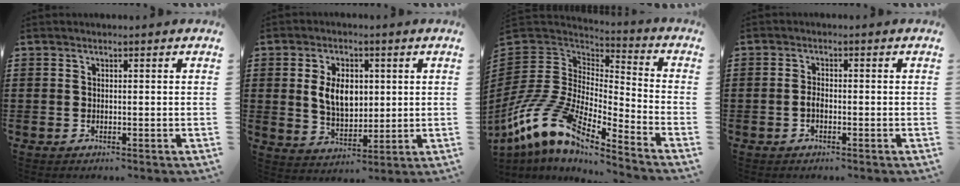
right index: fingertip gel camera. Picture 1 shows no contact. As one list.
[{"total": 6.9, "force": [1.1, 4.4, 5.2], "torque": [-0.102, 0.005, 0.012]}, {"total": 12.2, "force": [-9.5, 3.5, 6.8], "torque": [-0.179, -0.008, -0.197]}, {"total": 1.5, "force": [-0.7, 0.6, 1.3], "torque": [-0.034, -0.005, -0.014]}]